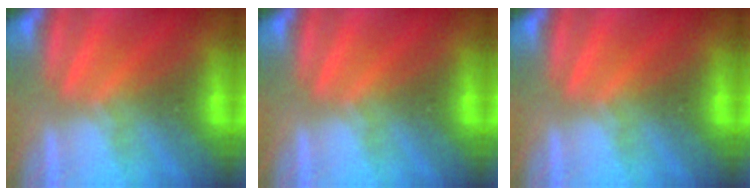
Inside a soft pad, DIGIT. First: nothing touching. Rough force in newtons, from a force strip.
{"total": 0.0}
{"total": 0.0}